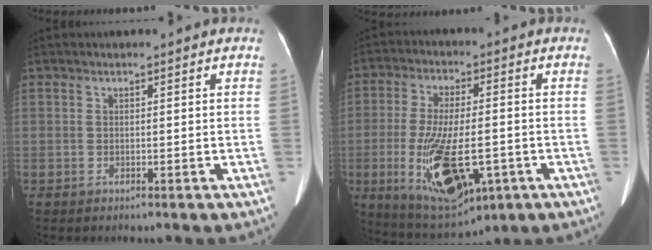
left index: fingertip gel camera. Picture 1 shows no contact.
{"total": 14.9, "force": [-4.4, 5.2, 13.2], "torque": [-0.257, -0.020, -0.057]}